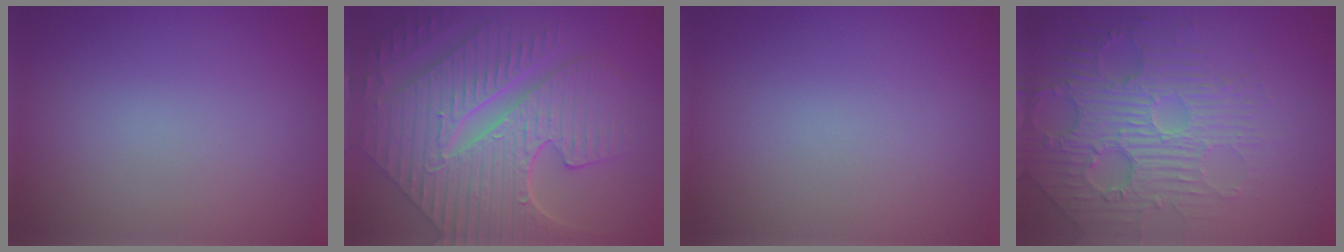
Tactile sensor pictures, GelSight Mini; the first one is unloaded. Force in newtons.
{"total": 9.7, "press": 7.6, "slide": 6.1}
{"total": 0.0}
{"total": 4.8, "press": 4.3, "slide": 2.1}